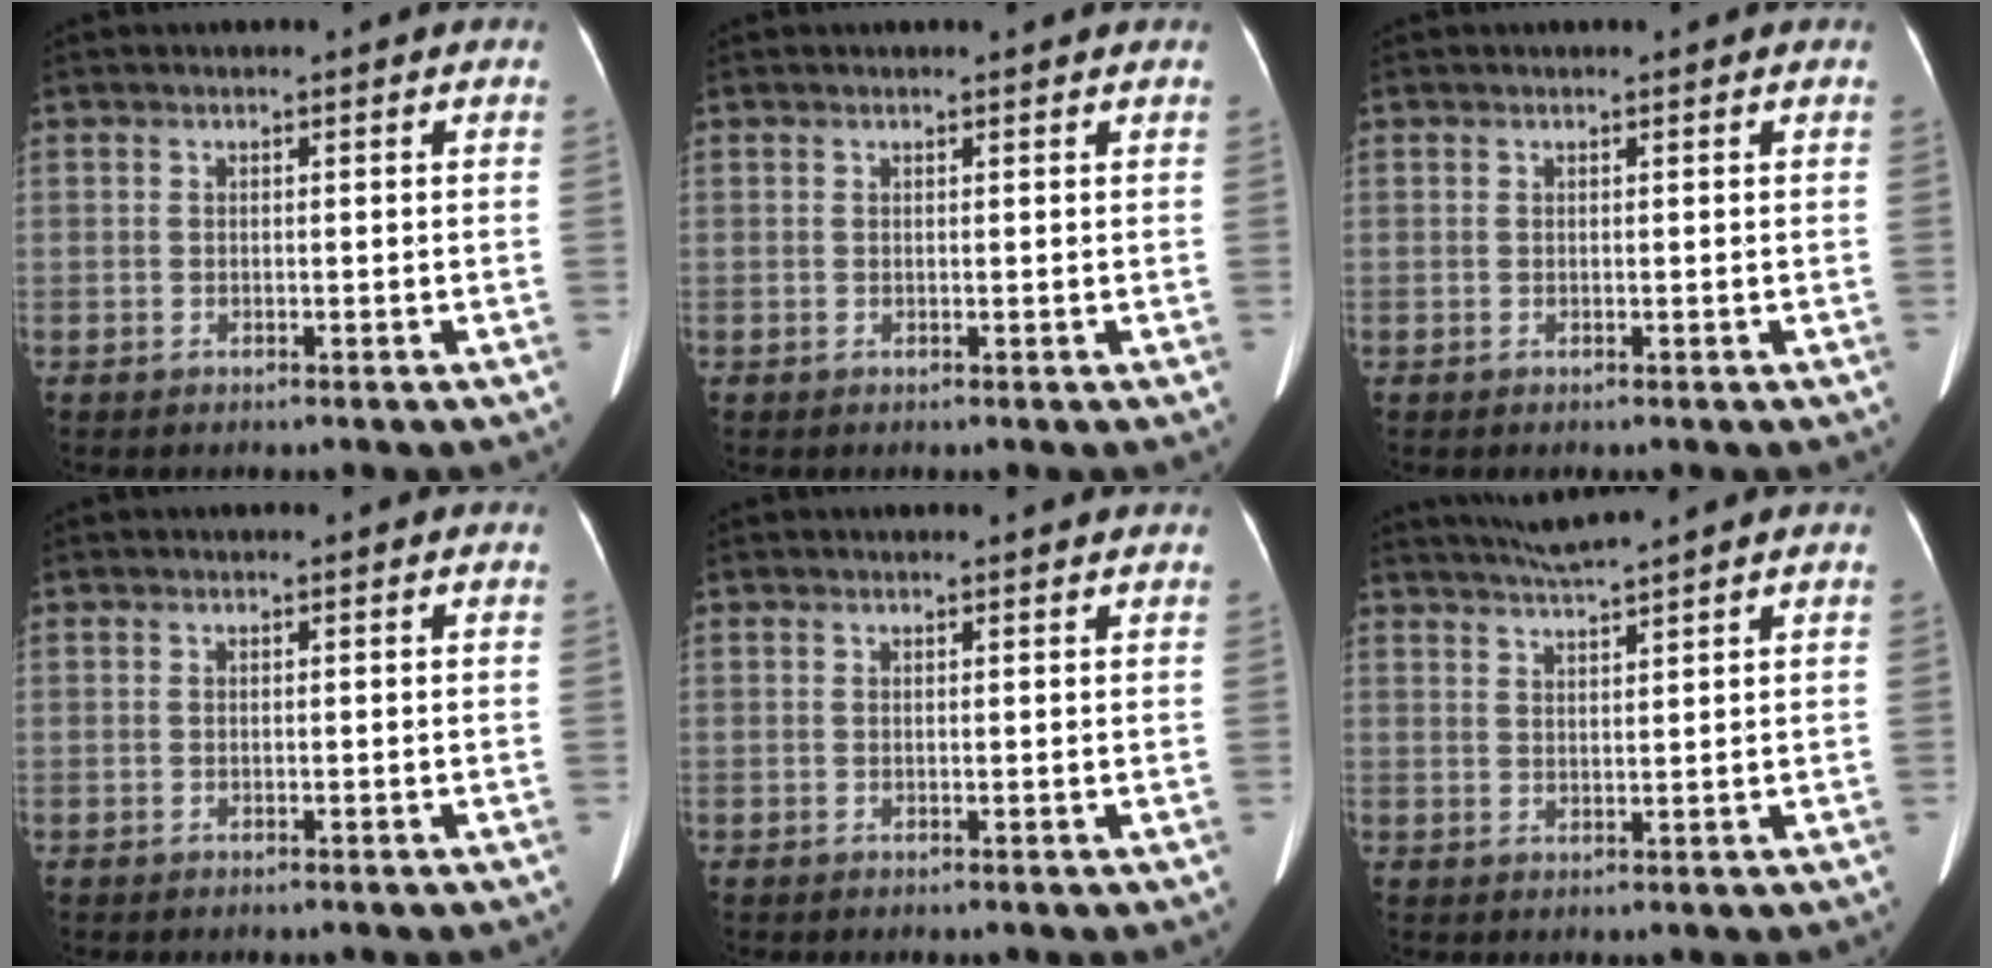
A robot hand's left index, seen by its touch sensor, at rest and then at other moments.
{"total": 0.6, "force": [0.6, 0.0, 0.1], "torque": [-0.007, -0.002, 0.004]}
{"total": 0.0}
{"total": 0.0}
{"total": 0.9, "force": [0.9, 0.1, 0.1], "torque": [-0.010, -0.002, 0.006]}
{"total": 4.5, "force": [4.1, -1.4, 1.5], "torque": [-0.028, 0.007, 0.078]}